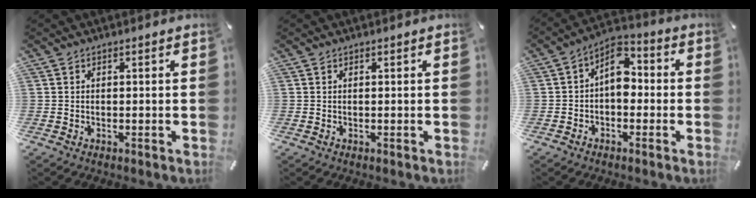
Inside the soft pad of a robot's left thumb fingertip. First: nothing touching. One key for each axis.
{"total": 0.0}
{"total": 7.2, "fx": -0.1, "fy": 4.8, "fz": 5.4, "tx": -0.084, "ty": 0.005, "tz": -0.004}